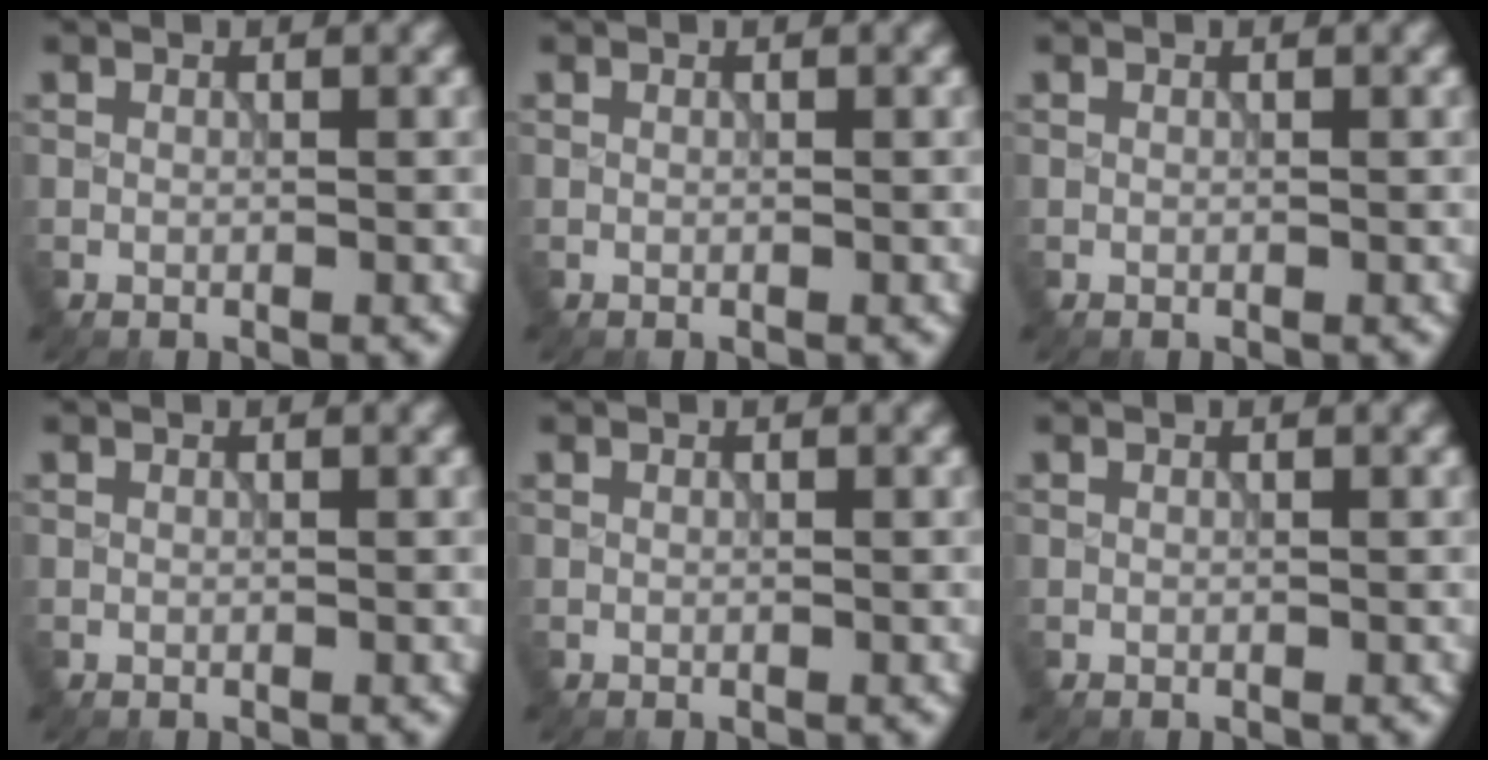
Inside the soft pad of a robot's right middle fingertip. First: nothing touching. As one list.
[{"total": 0.0}, {"total": 0.0}, {"total": 0.0}, {"total": 0.0}, {"total": 0.0}]